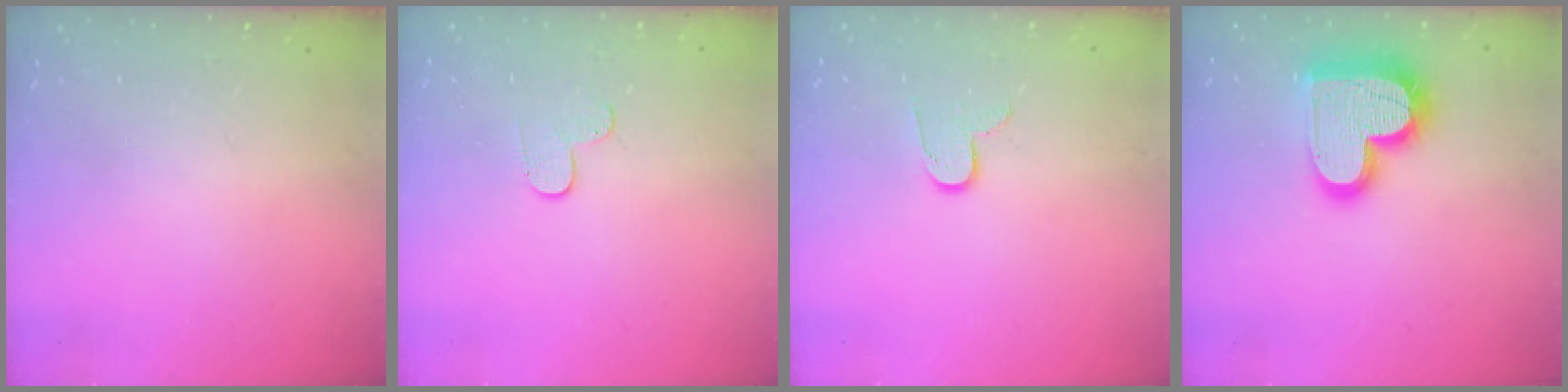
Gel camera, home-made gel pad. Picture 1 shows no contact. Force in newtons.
{"total": 3.9, "press": 3.9, "slide": 0.4}
{"total": 7.2, "press": 7.2, "slide": 0.6}
{"total": 19.8, "press": 19.7, "slide": 1.3}